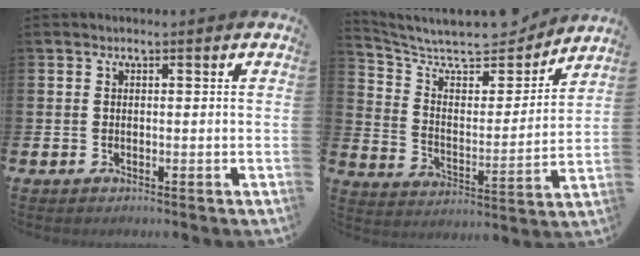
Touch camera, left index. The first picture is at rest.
{"total": 9.2, "force": [8.2, 2.6, 3.1], "torque": [-0.089, -0.063, 0.139]}